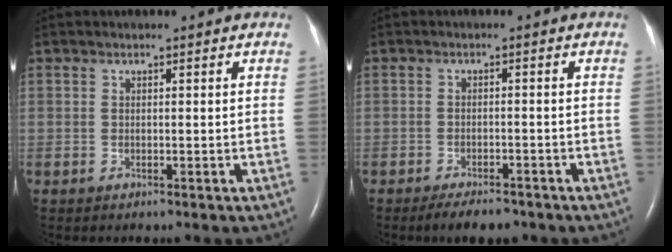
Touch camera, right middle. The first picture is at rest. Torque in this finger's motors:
{"motor_torque": [0.09, -0.01, 0.03, 0.01]}